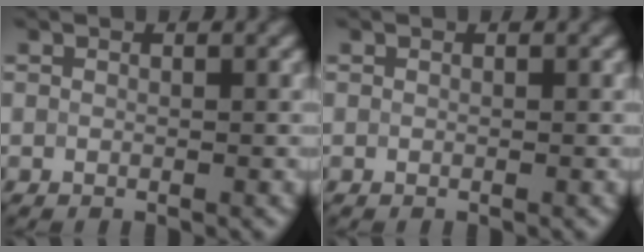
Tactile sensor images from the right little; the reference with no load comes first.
{"total": 0.0}